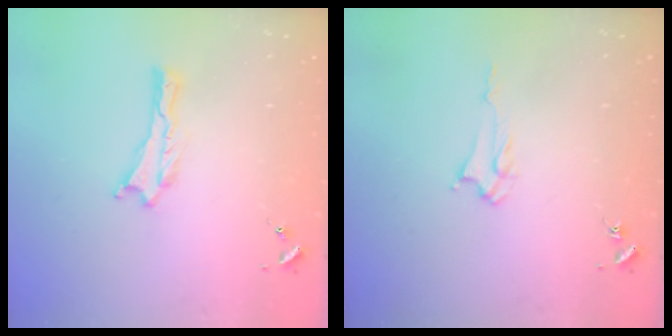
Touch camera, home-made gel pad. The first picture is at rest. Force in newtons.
{"total": 2.4, "press": 2.4, "slide": 0.3}